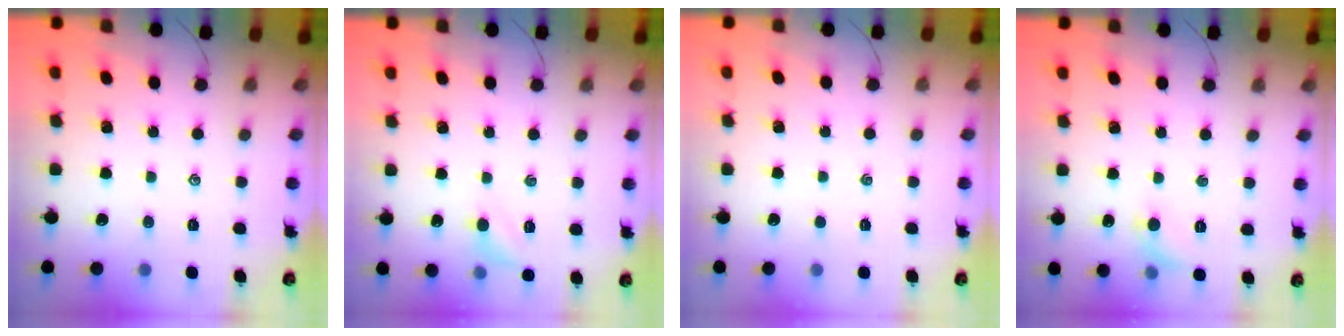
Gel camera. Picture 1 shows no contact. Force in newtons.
{"total": 5.7, "press": 5.5, "slide": 1.5}
{"total": 0.0}
{"total": 6.0, "press": 5.8, "slide": 1.7}